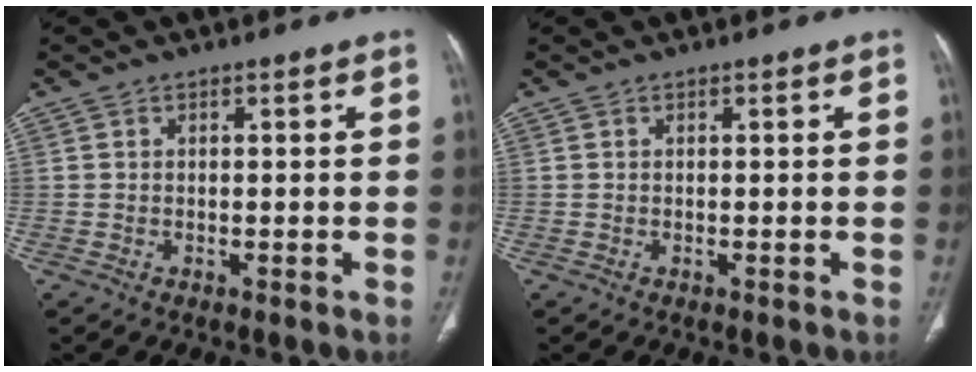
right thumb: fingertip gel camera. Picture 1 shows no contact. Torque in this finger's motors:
{"motor_torque": [0.06, 0.06, -0.14, -0.13, 0.03]}